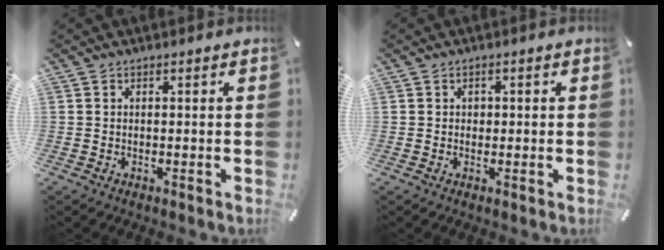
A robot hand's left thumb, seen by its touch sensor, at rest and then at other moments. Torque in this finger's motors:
{"motor_torque": [0.10, 0.26, 0.03, -0.09, 0.00]}